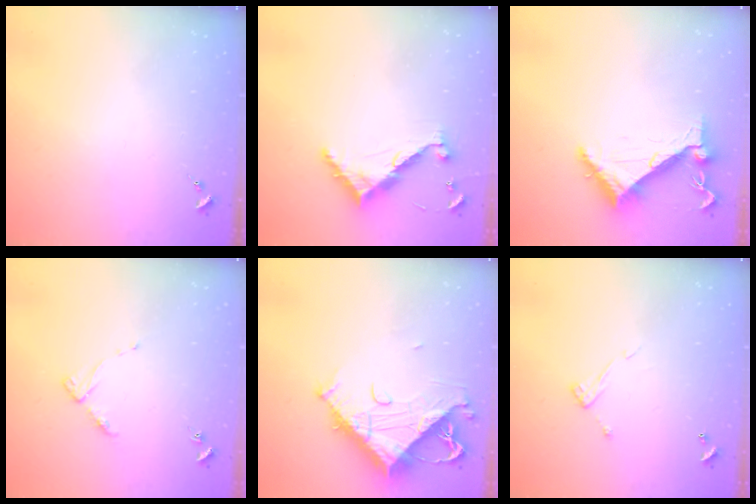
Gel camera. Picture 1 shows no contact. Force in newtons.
{"total": 9.0, "press": 9.0, "slide": 0.5}
{"total": 6.4, "press": 6.4, "slide": 0.5}
{"total": 4.5, "press": 4.4, "slide": 0.6}
{"total": 13.1, "press": 13.0, "slide": 1.5}
{"total": 7.3, "press": 7.3, "slide": 0.5}